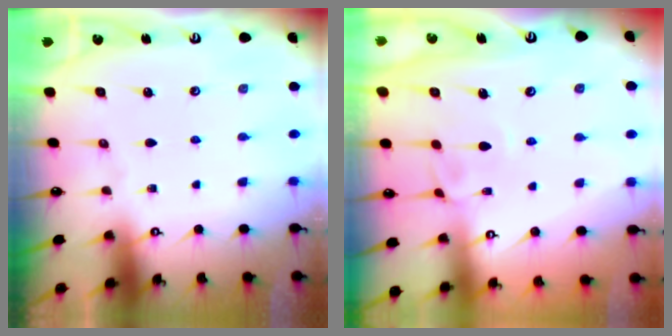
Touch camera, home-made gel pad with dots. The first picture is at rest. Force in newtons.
{"total": 1.4, "press": 1.0, "slide": 1.0}